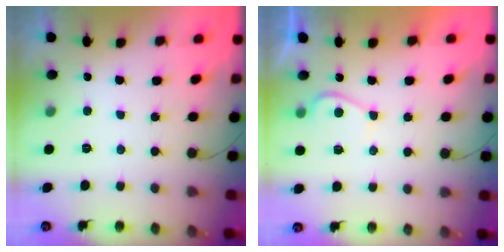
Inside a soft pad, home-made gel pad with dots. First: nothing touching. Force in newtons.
{"total": 3.2, "press": 3.1, "slide": 0.8}